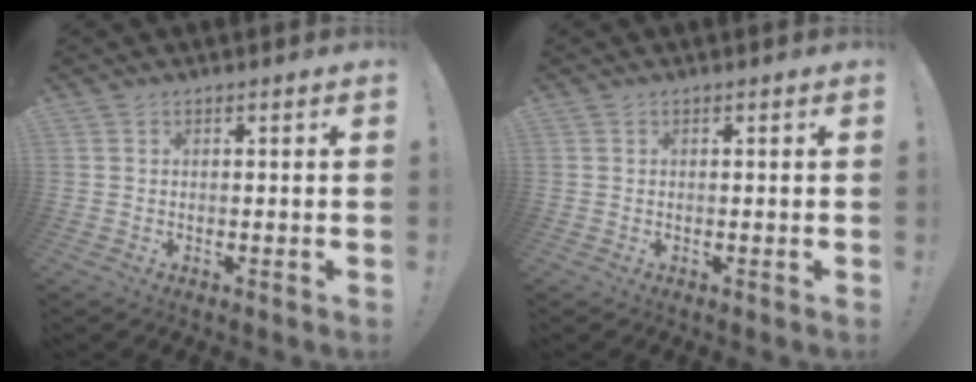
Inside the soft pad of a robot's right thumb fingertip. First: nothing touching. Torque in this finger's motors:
{"motor_torque": [-0.08, -0.08, 0.04, 0.00, 0.00]}